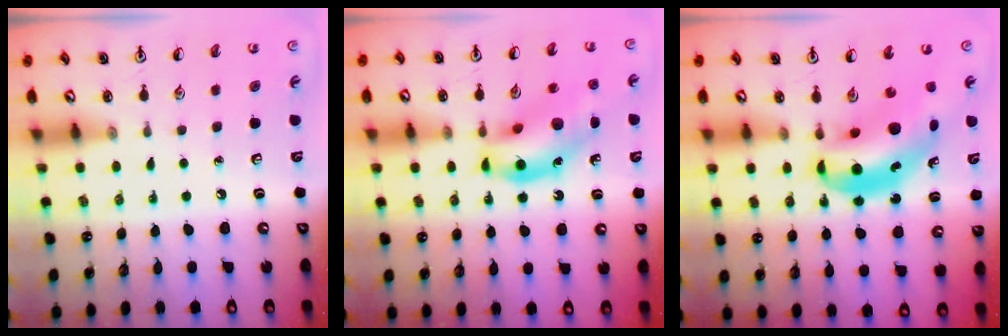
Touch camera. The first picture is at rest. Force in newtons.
{"total": 15.4, "press": 14.9, "slide": 4.1}
{"total": 10.9, "press": 10.3, "slide": 3.5}